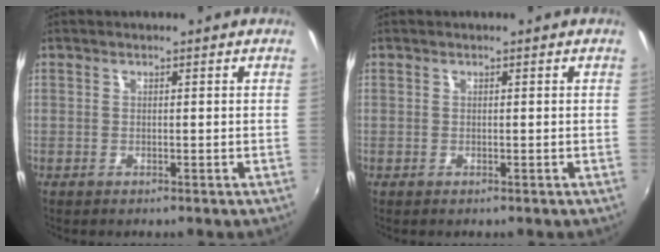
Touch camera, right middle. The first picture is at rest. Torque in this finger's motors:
{"motor_torque": [0.20, -0.17, 0.02, 0.00]}